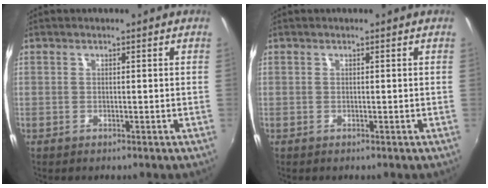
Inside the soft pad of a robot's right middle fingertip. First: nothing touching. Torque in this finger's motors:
{"motor_torque": [0.00, 0.00, 0.00, 0.00]}